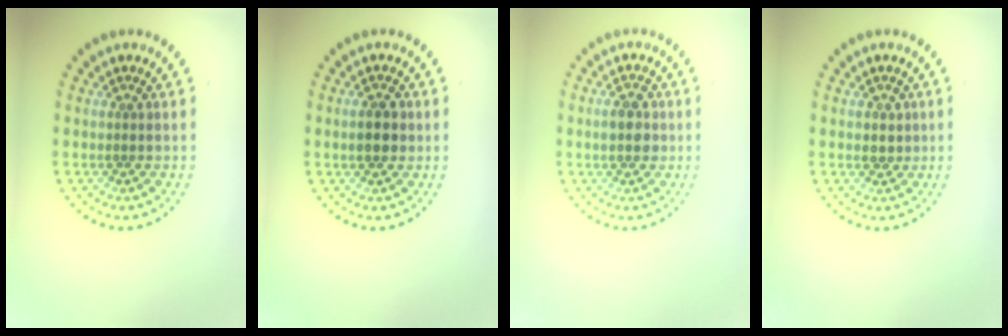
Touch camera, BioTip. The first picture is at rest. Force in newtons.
{"total": 2.3, "press": 2.3, "slide": 0.2}
{"total": 2.5, "press": 2.4, "slide": 0.1}
{"total": 1.3, "press": 1.2, "slide": 0.5}